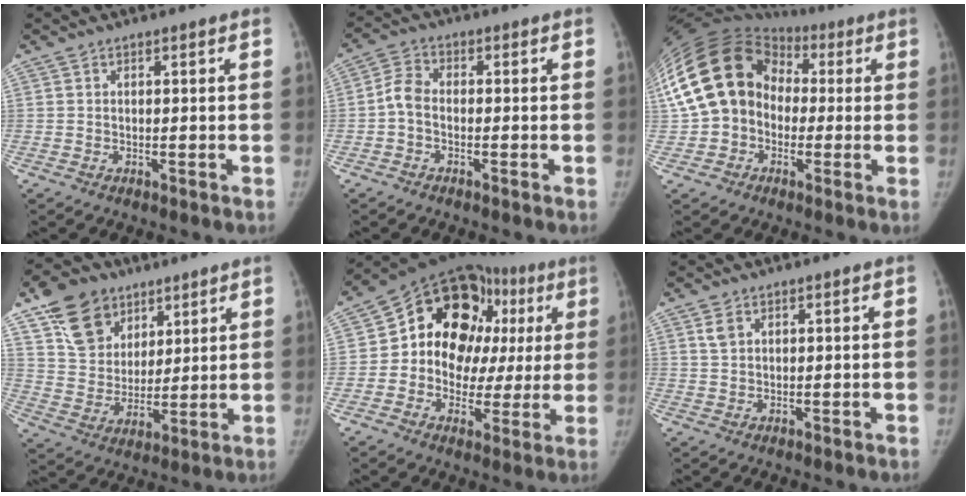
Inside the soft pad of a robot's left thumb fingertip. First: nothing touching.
{"total": 4.3, "force": [-1.1, 2.7, 3.2], "torque": [-0.059, 0.016, -0.033]}
{"total": 22.6, "force": [1.1, 18.4, 13.0], "torque": [-0.275, 0.062, 0.020]}
{"total": 14.5, "force": [8.5, 10.4, 5.4], "torque": [-0.065, -0.028, 0.160]}
{"total": 22.1, "force": [4.6, 16.0, 14.6], "torque": [-0.139, 0.042, 0.065]}
{"total": 2.3, "force": [1.1, 1.5, 1.4], "torque": [-0.022, 0.001, 0.025]}